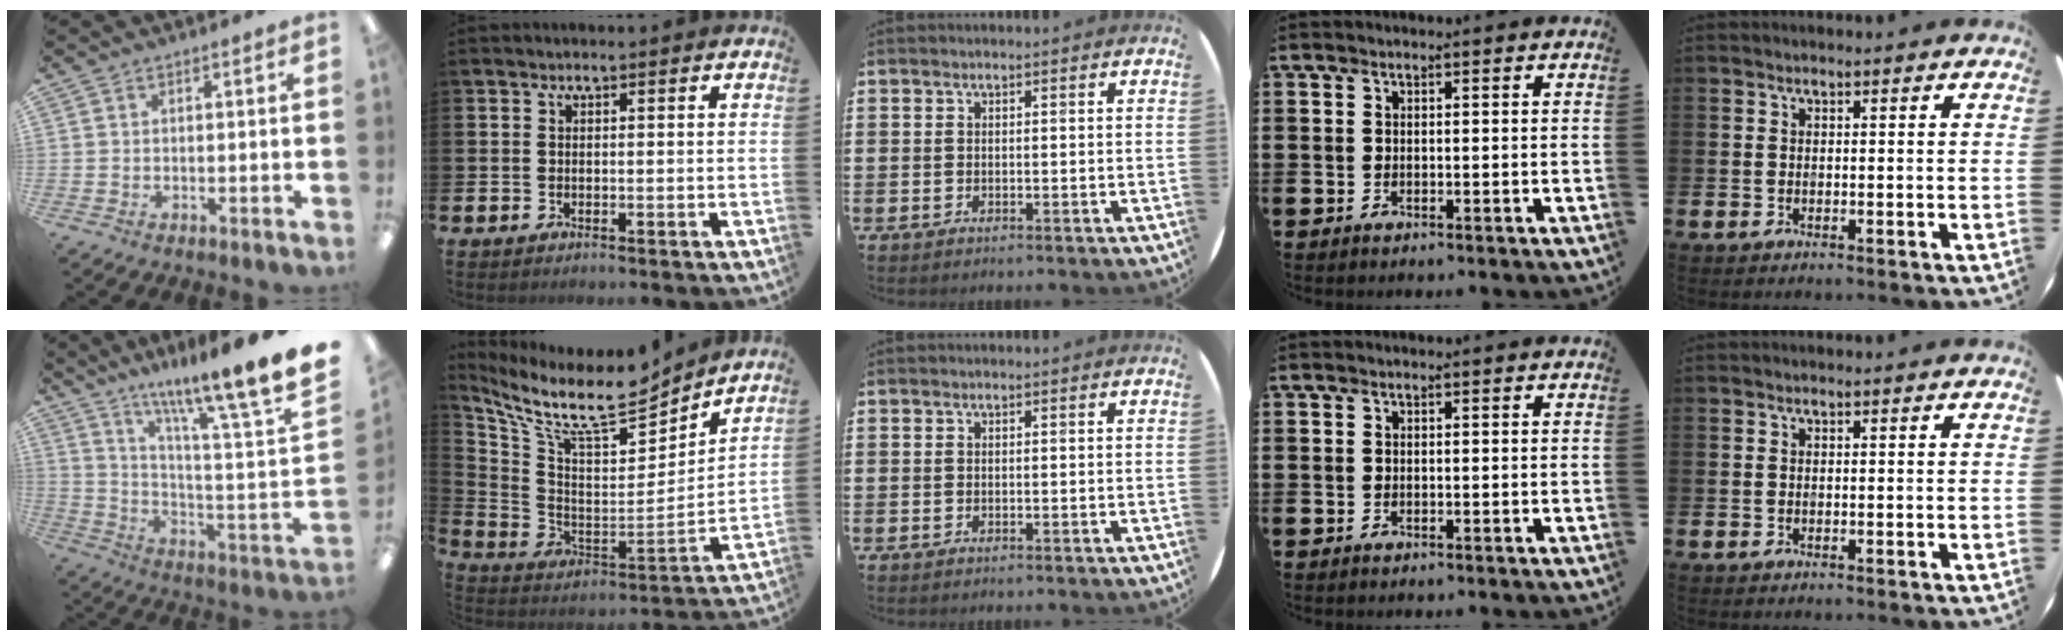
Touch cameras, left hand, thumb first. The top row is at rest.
{"thumb": {"total": 16.0, "force": [12.8, -1.1, 9.5], "torque": [-0.145, -0.113, 0.188]}, "index": {"total": 11.9, "force": [9.8, 2.9, 6.2], "torque": [-0.148, -0.070, 0.164]}}